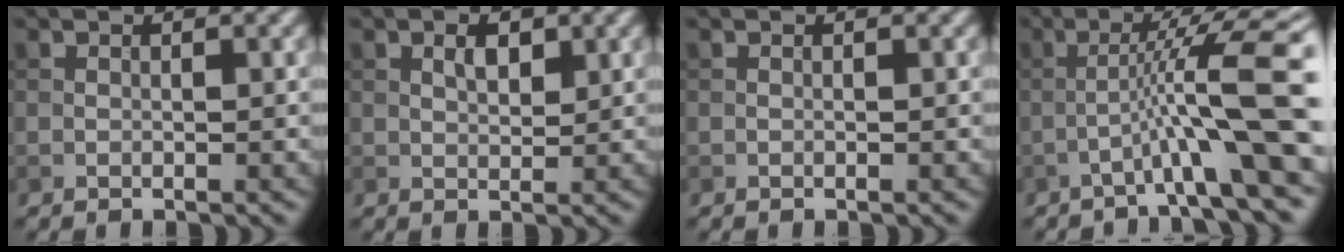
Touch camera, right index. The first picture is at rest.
{"total": 1.7, "force": [0.8, 0.9, 1.2], "torque": [-0.020, 0.001, 0.013]}
{"total": 0.0}
{"total": 9.3, "force": [-2.2, 0.7, 9.0], "torque": [-0.136, 0.030, -0.039]}